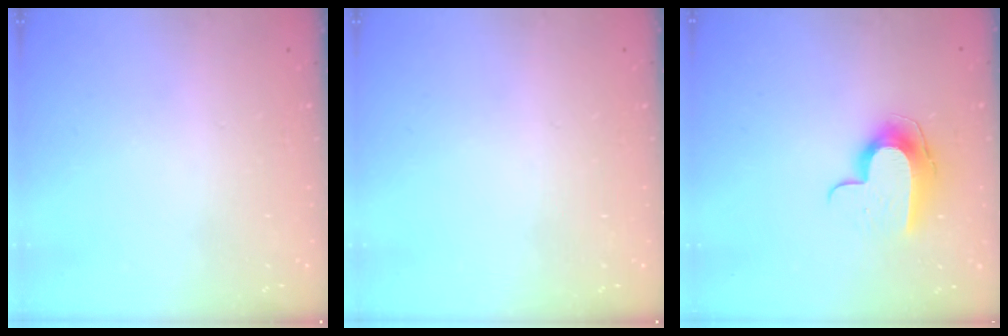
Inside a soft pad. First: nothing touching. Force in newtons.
{"total": 0.0}
{"total": 10.2, "press": 10.2, "slide": 0.6}